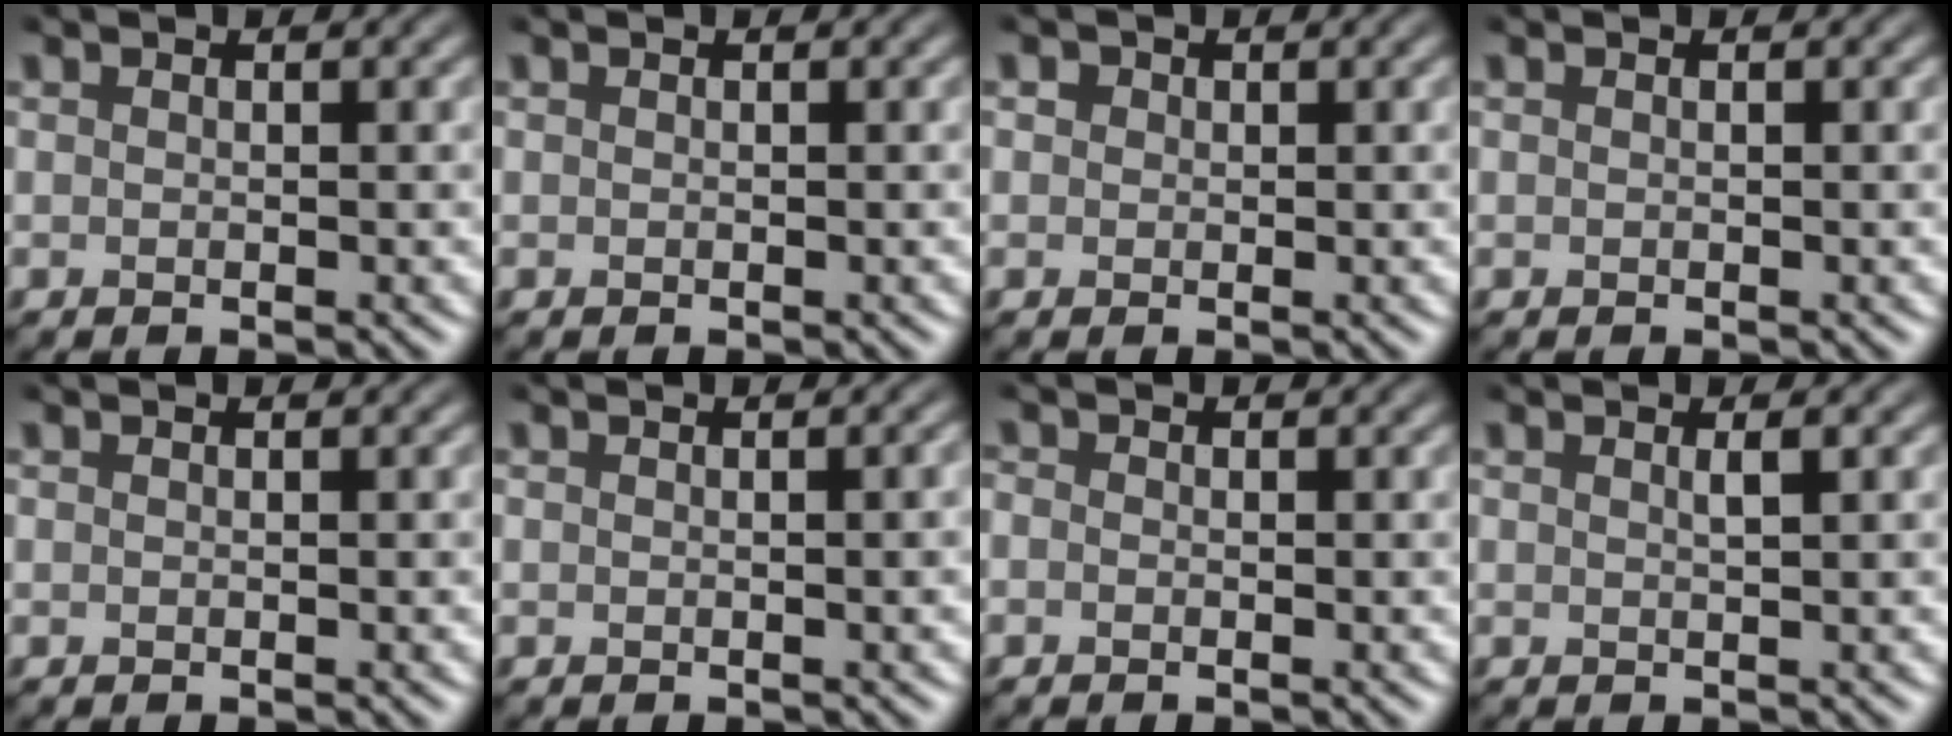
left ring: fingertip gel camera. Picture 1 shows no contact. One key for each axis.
{"total": 0.0}
{"total": 0.8, "fx": 0.3, "fy": 0.7, "fz": 0.2, "tx": -0.002, "ty": -0.001, "tz": -0.001}
{"total": 0.0}
{"total": 0.0}
{"total": 1.4, "fx": 0.0, "fy": 0.4, "fz": 1.4, "tx": -0.012, "ty": 0.004, "tz": -0.002}
{"total": 0.5, "fx": -0.2, "fy": 0.4, "fz": 0.2, "tx": -0.001, "ty": -0.004, "tz": -0.007}
{"total": 1.0, "fx": 0.4, "fy": 0.2, "fz": 0.9, "tx": -0.009, "ty": 0.002, "tz": 0.003}